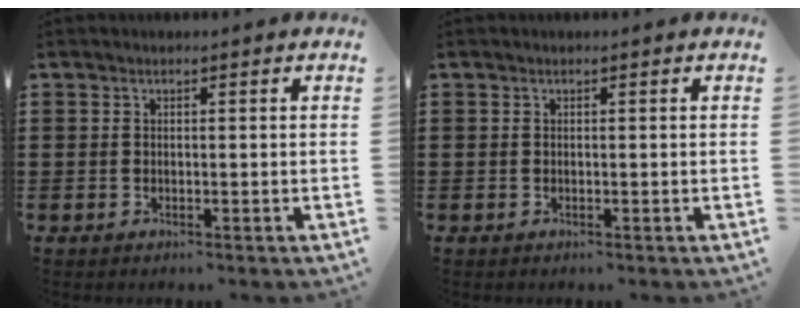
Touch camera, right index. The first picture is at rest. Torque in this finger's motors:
{"motor_torque": [-0.02, 0.02, 0.00, -0.01]}